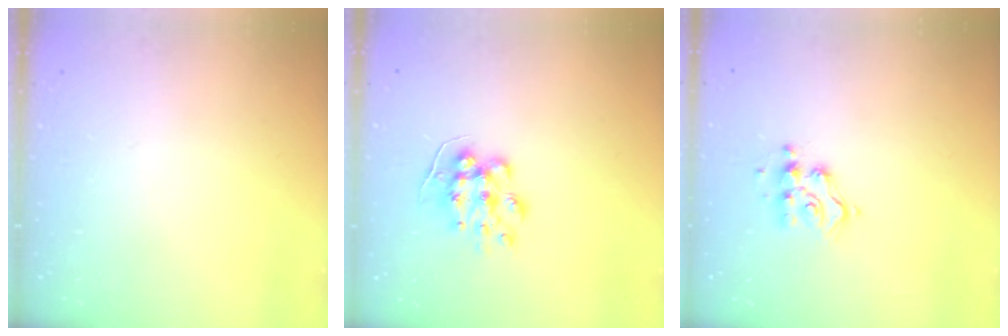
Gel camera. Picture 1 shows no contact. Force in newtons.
{"total": 8.5, "press": 8.5, "slide": 0.3}
{"total": 9.0, "press": 9.0, "slide": 0.5}